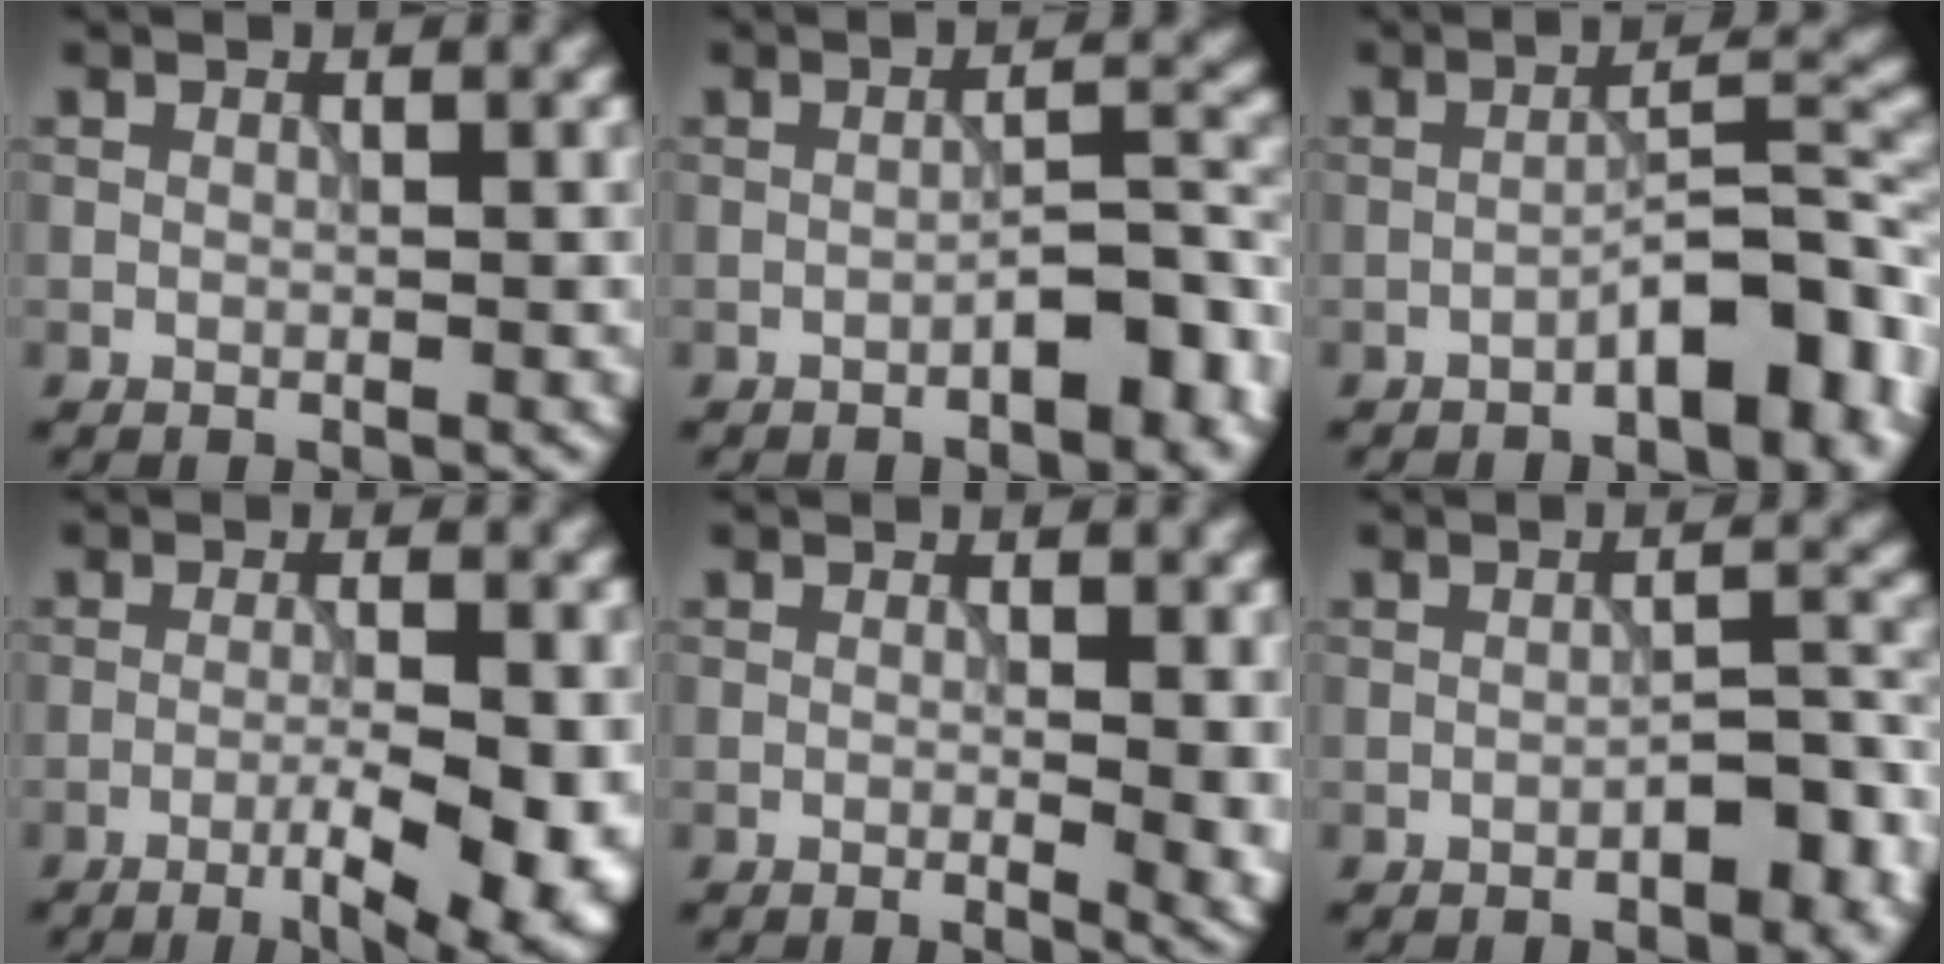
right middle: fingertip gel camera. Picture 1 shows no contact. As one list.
[{"total": 4.2, "force": [-2.4, 1.3, 3.2], "torque": [-0.042, 0.014, -0.037]}, {"total": 6.4, "force": [-3.5, 1.8, 5.0], "torque": [-0.066, 0.023, -0.056]}, {"total": 7.2, "force": [-2.9, 1.7, 6.3], "torque": [-0.096, -0.007, -0.039]}, {"total": 4.3, "force": [0.0, 1.6, 4.0], "torque": [-0.041, -0.007, 0.001]}, {"total": 3.8, "force": [-2.1, 1.4, 2.8], "torque": [-0.036, 0.011, -0.032]}]